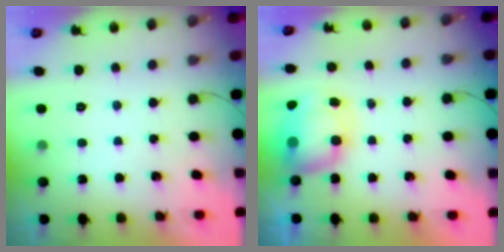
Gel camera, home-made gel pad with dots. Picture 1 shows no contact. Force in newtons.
{"total": 9.2, "press": 8.9, "slide": 2.4}